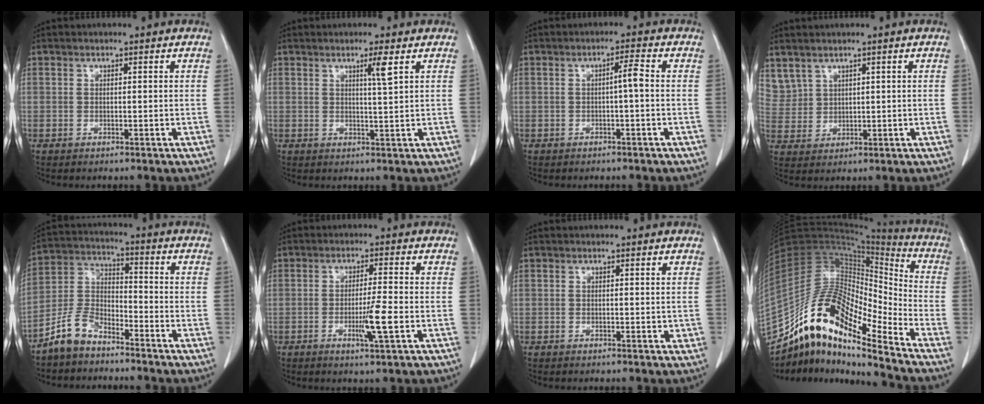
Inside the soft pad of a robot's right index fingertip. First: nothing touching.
{"total": 2.9, "force": [1.4, -0.5, 2.4], "torque": [-0.044, -0.005, 0.026]}
{"total": 2.3, "force": [-0.2, 0.1, 2.2], "torque": [-0.034, 0.004, -0.005]}
{"total": 6.0, "force": [4.3, 3.9, 1.3], "torque": [-0.043, 0.013, 0.106]}
{"total": 7.6, "force": [-6.0, 3.6, 3.0], "torque": [-0.070, 0.011, -0.125]}
{"total": 5.4, "force": [-1.6, -0.2, 5.2], "torque": [-0.090, -0.010, -0.028]}
{"total": 0.7, "force": [0.0, 0.4, 0.6], "torque": [-0.007, -0.001, 0.000]}
{"total": 17.1, "force": [-13.4, 3.5, 10.0], "torque": [-0.182, 0.052, -0.242]}